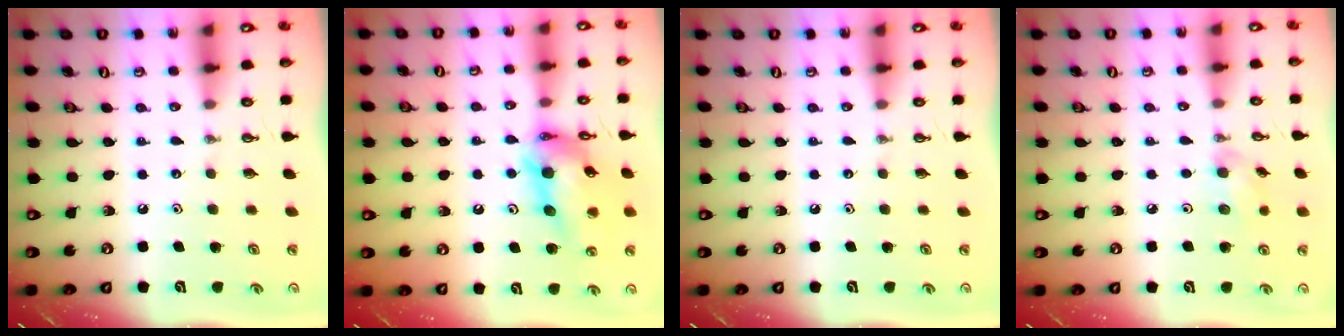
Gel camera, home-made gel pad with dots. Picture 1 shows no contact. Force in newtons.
{"total": 16.4, "press": 16.3, "slide": 1.3}
{"total": 0.0}
{"total": 5.8, "press": 5.7, "slide": 1.4}